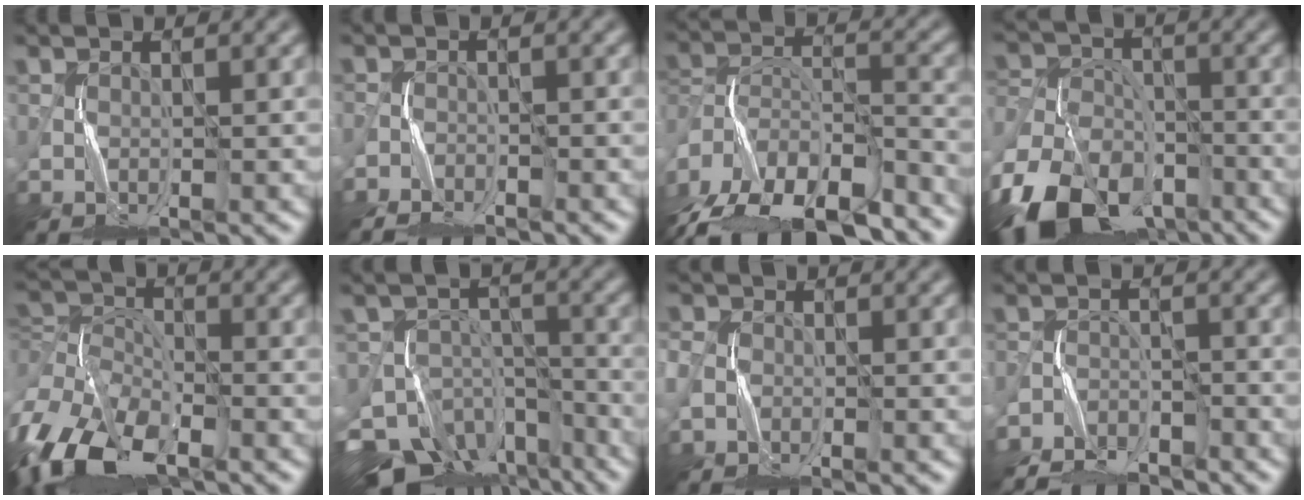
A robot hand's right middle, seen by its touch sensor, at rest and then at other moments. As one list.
[{"total": 3.3, "force": [-3.1, 0.4, 1.0], "torque": [-0.027, -0.018, -0.061]}, {"total": 16.3, "force": [-13.1, 7.0, 6.8], "torque": [-0.128, 0.003, -0.192]}, {"total": 13.6, "force": [-9.0, 8.0, 6.2], "torque": [-0.127, -0.021, -0.169]}, {"total": 10.8, "force": [-5.8, 6.2, 6.6], "torque": [-0.139, -0.006, -0.126]}, {"total": 13.7, "force": [-10.4, 8.2, 3.8], "torque": [-0.068, -0.018, -0.133]}, {"total": 2.2, "force": [-0.7, 1.8, 0.8], "torque": [-0.017, -0.003, -0.015]}, {"total": 5.8, "force": [-5.4, 1.6, 1.4], "torque": [-0.014, -0.017, -0.097]}]